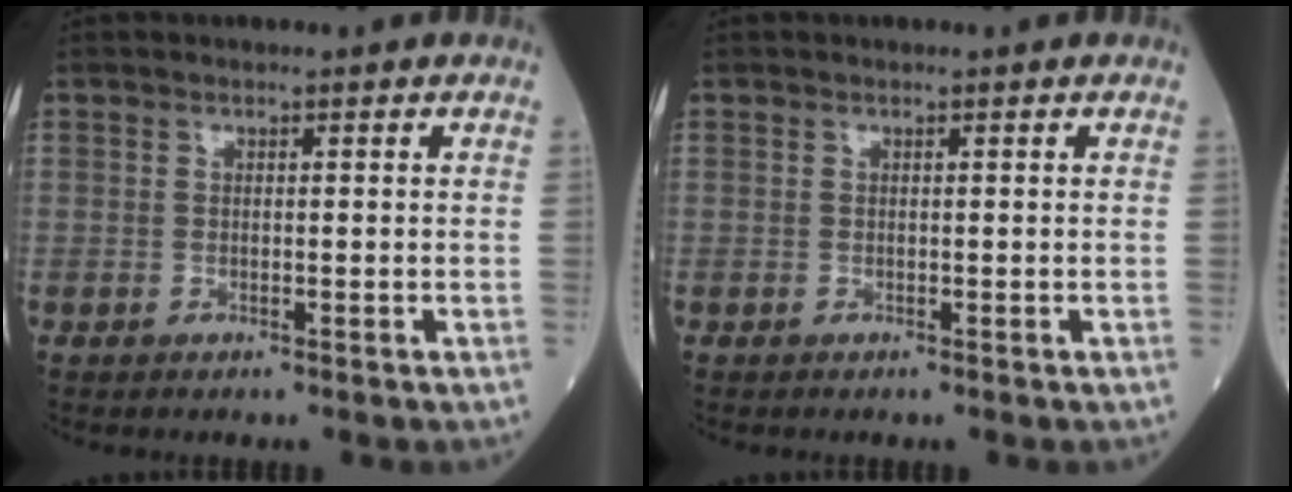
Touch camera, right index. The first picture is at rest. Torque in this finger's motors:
{"motor_torque": [-0.29, -0.01, -0.04, -0.02]}